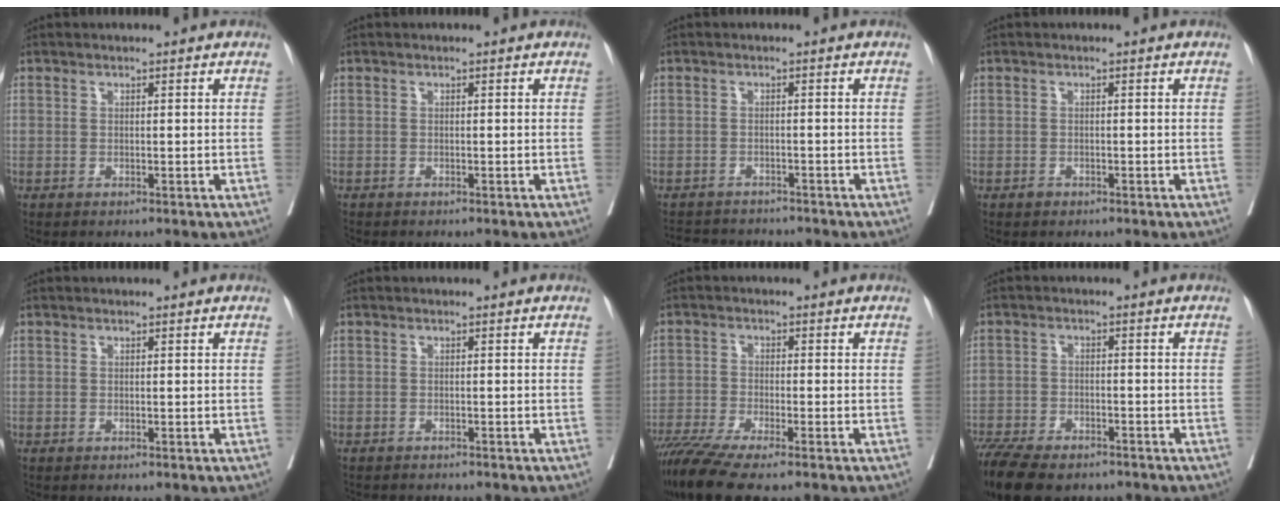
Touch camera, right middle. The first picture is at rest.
{"total": 0.7, "force": [-0.7, -0.2, 0.2], "torque": [0.001, -0.001, -0.013]}
{"total": 6.6, "force": [-6.4, 1.4, 1.1], "torque": [-0.013, 0.001, -0.090]}
{"total": 0.5, "force": [-0.4, 0.3, 0.2], "torque": [-0.003, 0.000, -0.005]}
{"total": 0.0}
{"total": 4.7, "force": [-4.3, 1.0, 1.6], "torque": [-0.021, -0.005, -0.055]}
{"total": 9.3, "force": [-7.4, 0.2, 5.7], "torque": [-0.097, -0.022, -0.127]}
{"total": 13.3, "force": [-10.5, 4.8, 6.6], "torque": [-0.144, -0.014, -0.162]}